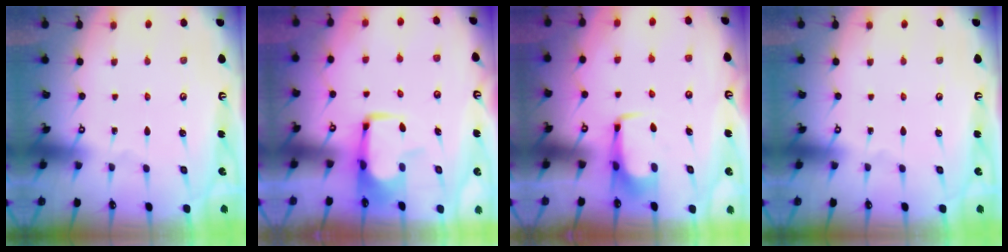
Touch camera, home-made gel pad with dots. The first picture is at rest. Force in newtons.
{"total": 1.0, "press": 0.8, "slide": 0.6}
{"total": 2.9, "press": 2.9, "slide": 0.4}
{"total": 0.0}